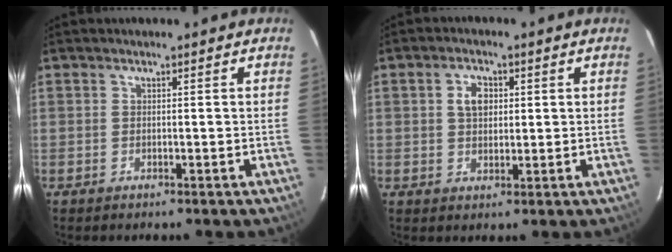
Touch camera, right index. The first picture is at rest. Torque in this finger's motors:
{"motor_torque": [0.10, 0.06, 0.08, 0.04]}